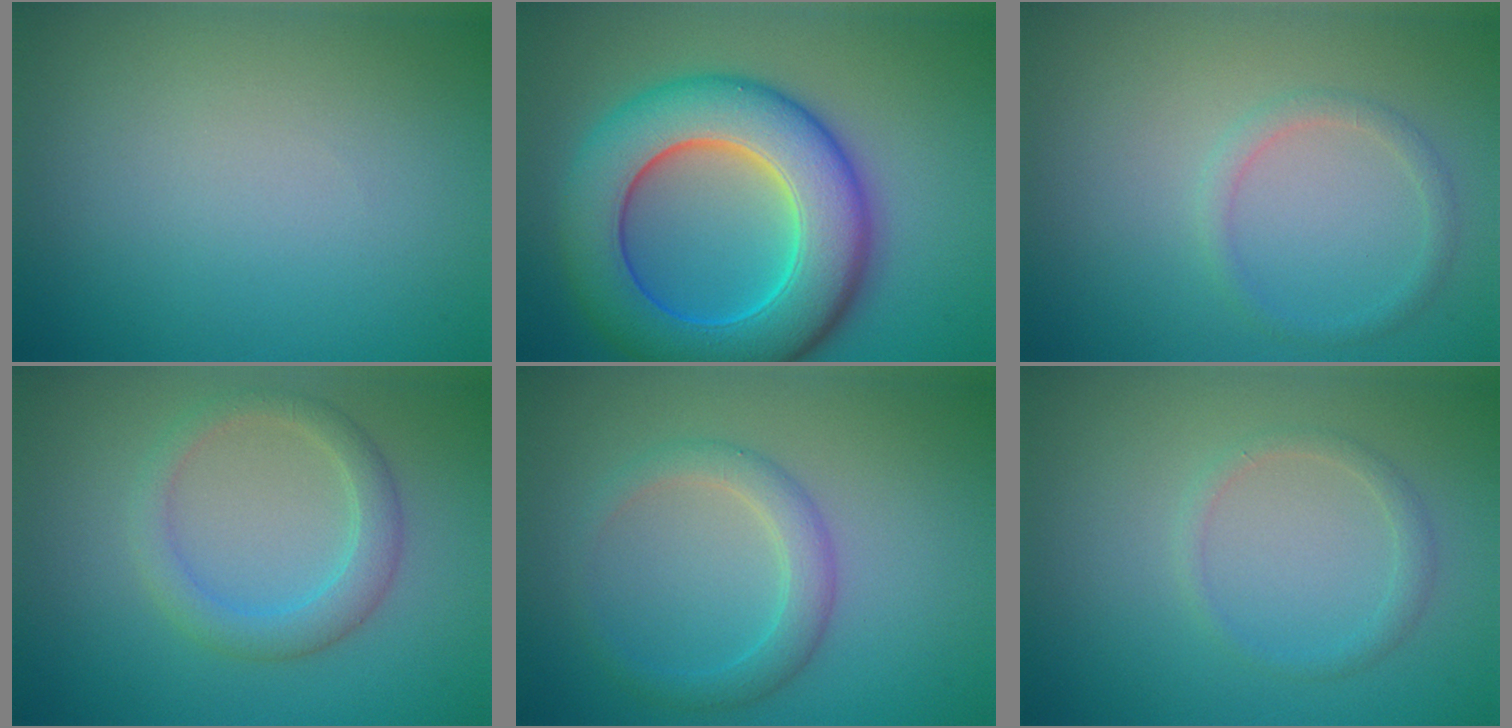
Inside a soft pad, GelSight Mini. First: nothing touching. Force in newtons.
{"total": 11.2, "press": 11.2, "slide": 0.1}
{"total": 1.3, "press": 1.3, "slide": 0.1}
{"total": 3.0, "press": 3.0, "slide": 0.0}
{"total": 2.6, "press": 2.6, "slide": 0.1}
{"total": 1.3, "press": 1.3, "slide": 0.0}